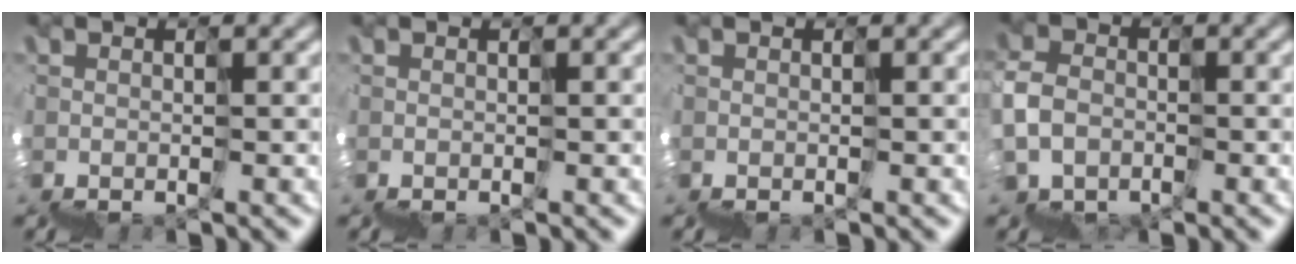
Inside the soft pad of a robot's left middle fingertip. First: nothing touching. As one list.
[{"total": 0.0}, {"total": 0.0}, {"total": 2.4, "force": [-0.6, 2.3, 0.6], "torque": [-0.019, 0.010, -0.021]}]